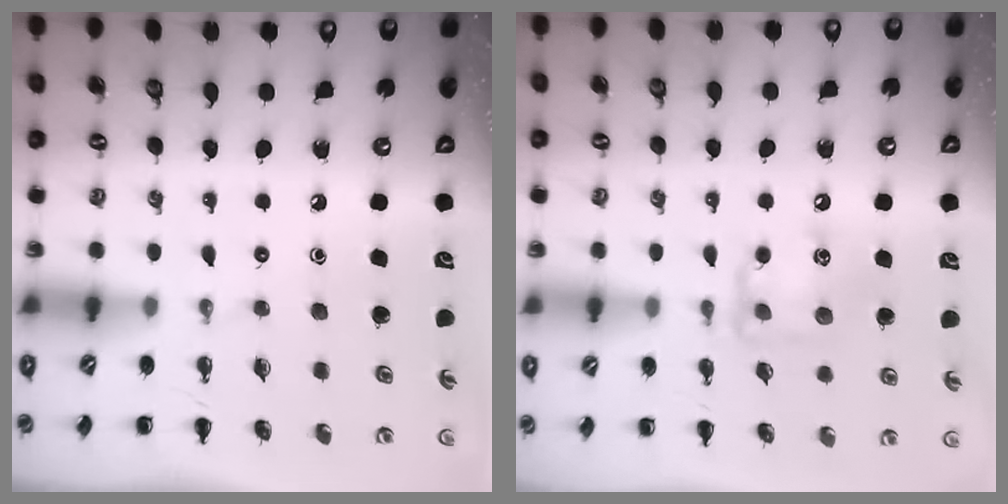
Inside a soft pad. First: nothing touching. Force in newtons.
{"total": 11.8, "press": 11.8, "slide": 1.2}